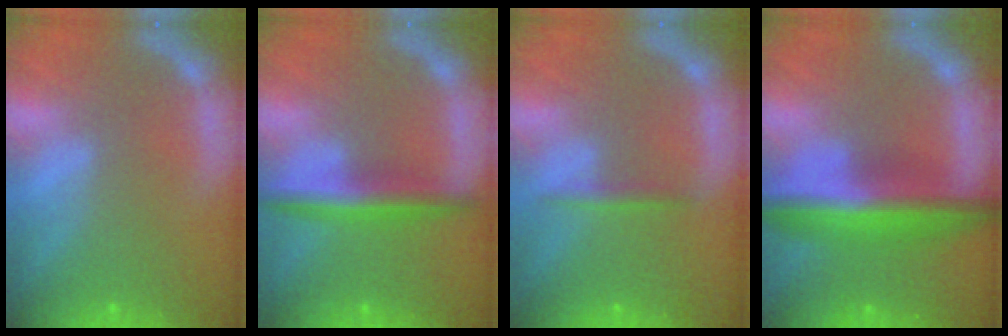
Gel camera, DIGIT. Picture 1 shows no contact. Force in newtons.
{"total": 4.5}
{"total": 1.4}
{"total": 8.5}